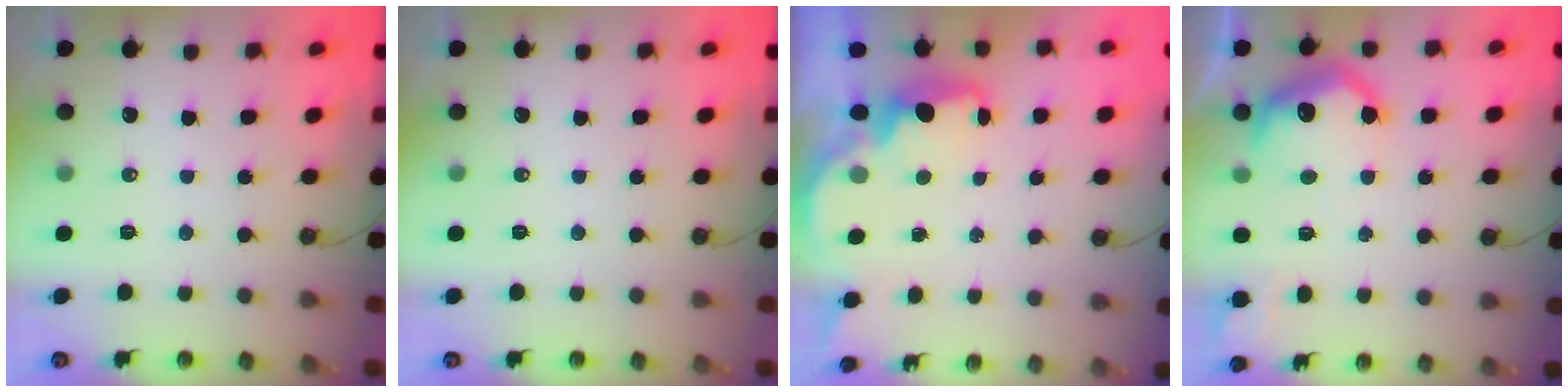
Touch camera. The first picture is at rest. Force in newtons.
{"total": 0.6, "press": 0.0, "slide": 0.6}
{"total": 2.4, "press": 2.3, "slide": 0.8}
{"total": 12.4, "press": 12.4, "slide": 0.6}